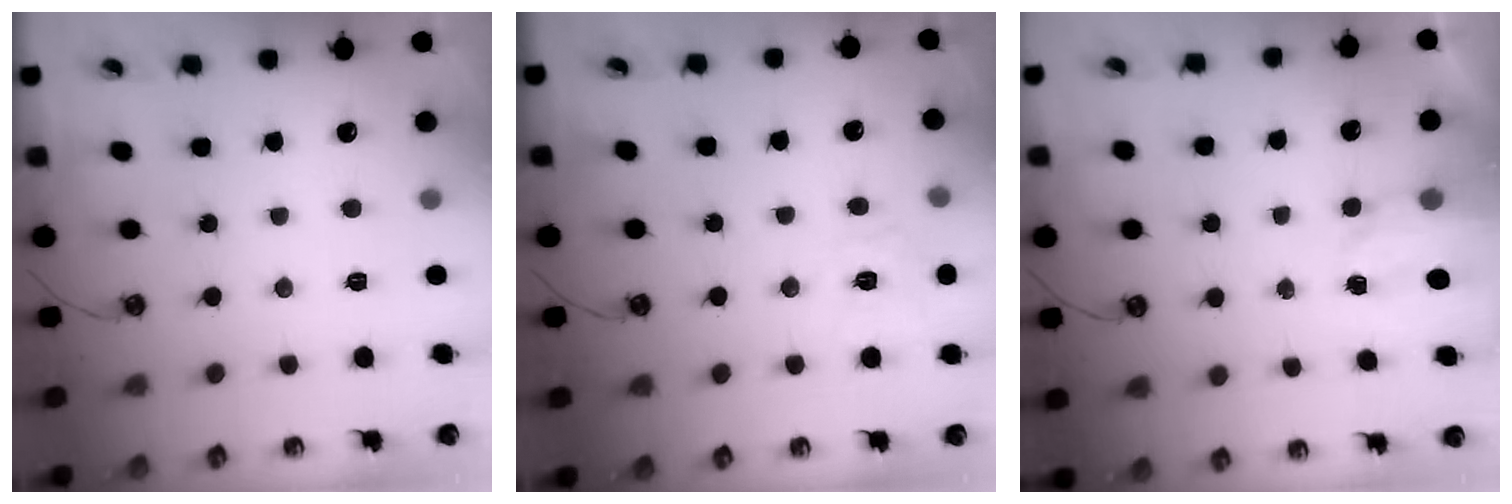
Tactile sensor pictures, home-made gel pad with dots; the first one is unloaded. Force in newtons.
{"total": 9.0, "press": 8.9, "slide": 1.1}
{"total": 2.6, "press": 2.6, "slide": 0.3}